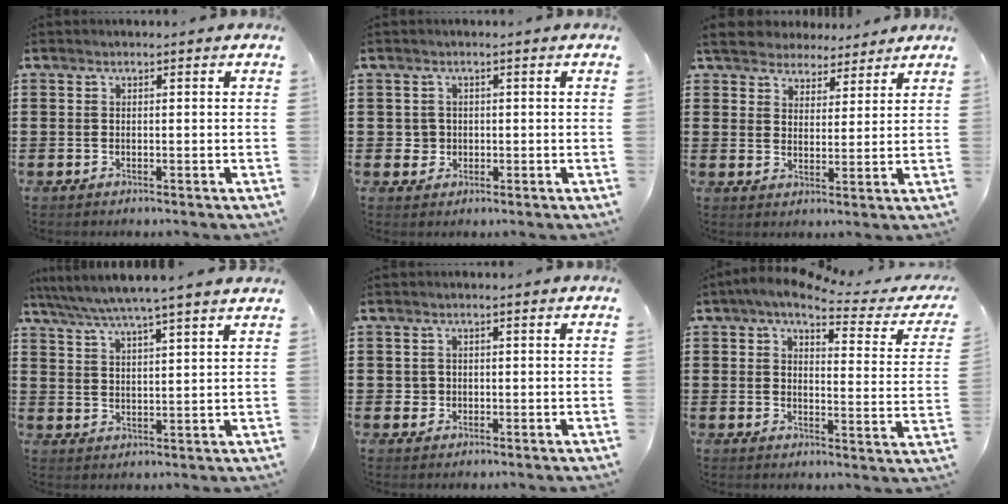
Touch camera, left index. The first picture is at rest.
{"total": 1.9, "force": [0.0, 1.8, 0.3], "torque": [-0.014, 0.007, -0.003]}
{"total": 5.0, "force": [4.7, 1.7, 0.3], "torque": [-0.030, -0.014, 0.086]}
{"total": 5.1, "force": [4.7, -0.4, 2.1], "torque": [-0.057, -0.024, 0.079]}
{"total": 1.3, "force": [0.1, 1.3, 0.2], "torque": [-0.008, 0.007, 0.001]}
{"total": 5.0, "force": [3.6, 0.7, 3.3], "torque": [-0.075, -0.021, 0.055]}